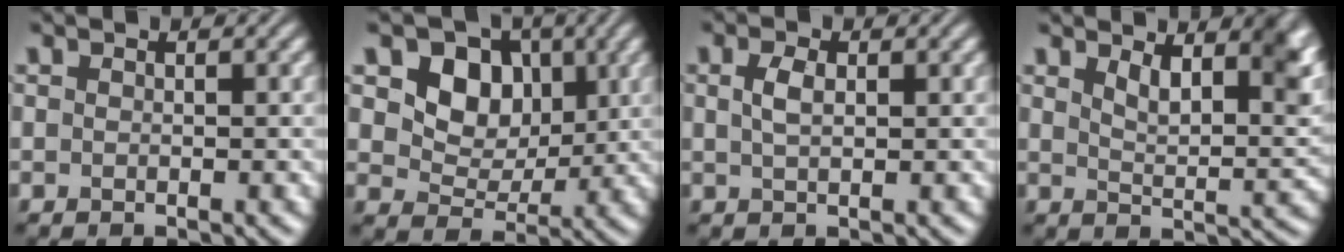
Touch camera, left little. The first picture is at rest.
{"total": 6.2, "force": [2.1, 4.7, 3.4], "torque": [-0.064, -0.012, 0.032]}
{"total": 1.8, "force": [0.6, 0.9, 1.4], "torque": [-0.034, 0.003, 0.010]}
{"total": 5.9, "force": [3.1, 2.1, 4.5], "torque": [-0.065, -0.006, 0.051]}